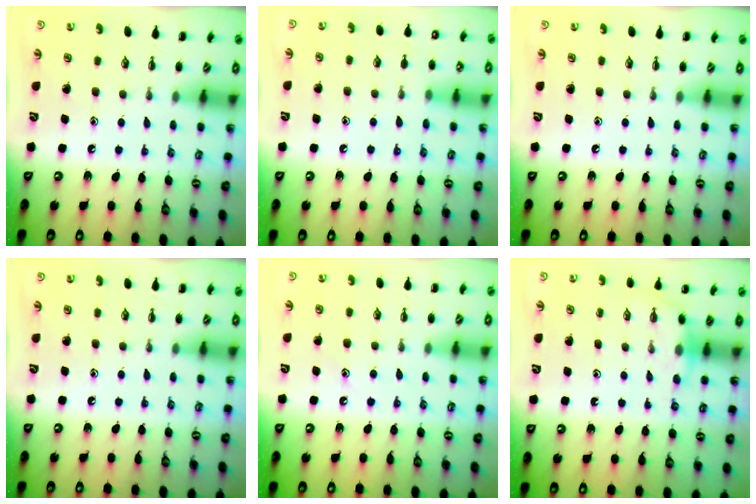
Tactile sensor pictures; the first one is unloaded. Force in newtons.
{"total": 8.1, "press": 7.8, "slide": 2.1}
{"total": 0.0}
{"total": 0.0}
{"total": 7.4, "press": 7.3, "slide": 0.9}
{"total": 4.2, "press": 4.1, "slide": 0.9}